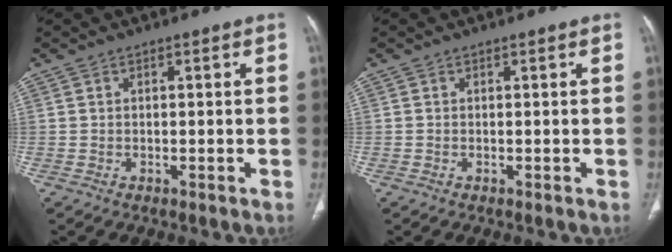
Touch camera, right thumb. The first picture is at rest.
{"total": 0.0}